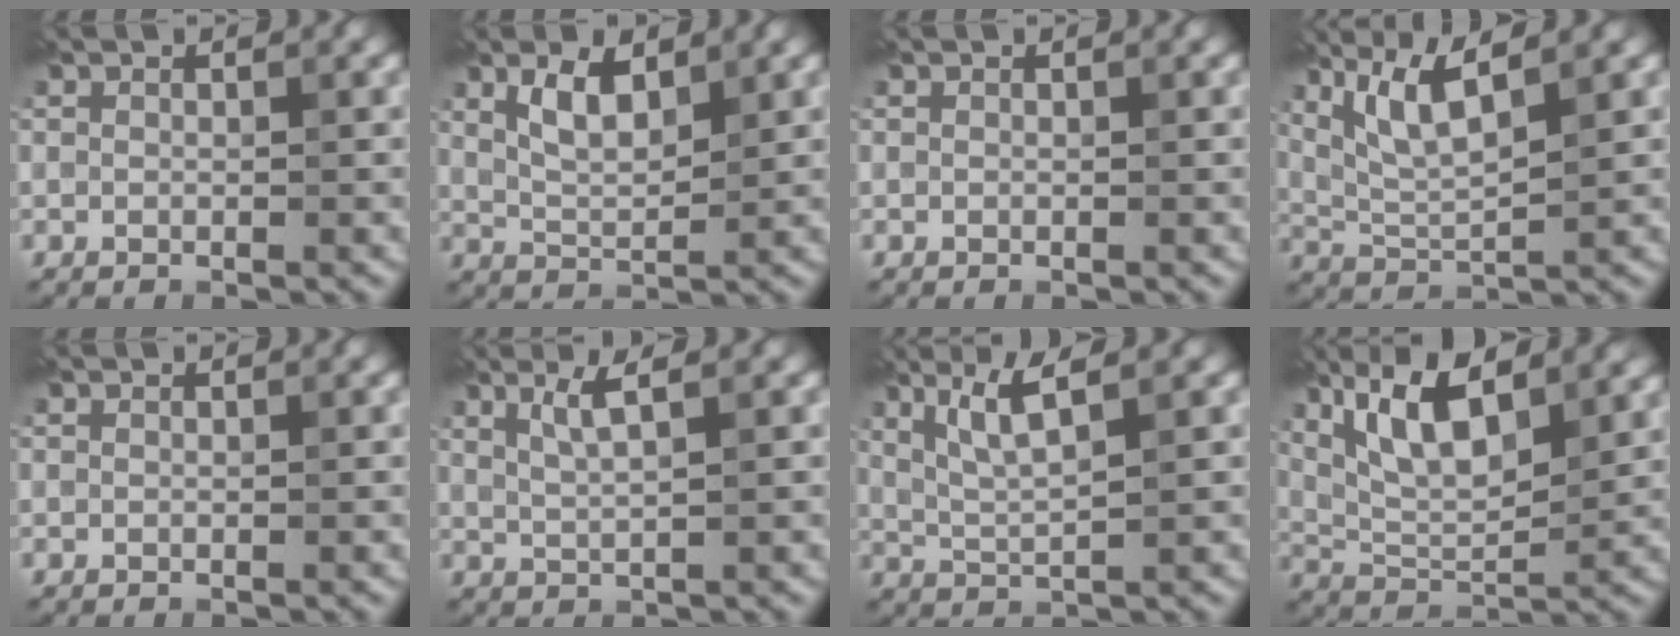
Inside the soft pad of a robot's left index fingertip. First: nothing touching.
{"total": 3.1, "force": [1.8, 1.2, 2.2], "torque": [-0.047, 0.005, 0.035]}
{"total": 0.0}
{"total": 4.9, "force": [2.8, 0.9, 3.9], "torque": [-0.083, 0.005, 0.060]}
{"total": 0.0}
{"total": 2.2, "force": [1.3, 0.2, 1.7], "torque": [-0.032, 0.008, 0.024]}
{"total": 3.7, "force": [1.9, 0.4, 3.1], "torque": [-0.065, 0.008, 0.042]}
{"total": 7.8, "force": [4.3, 2.6, 6.0], "torque": [-0.114, 0.011, 0.083]}